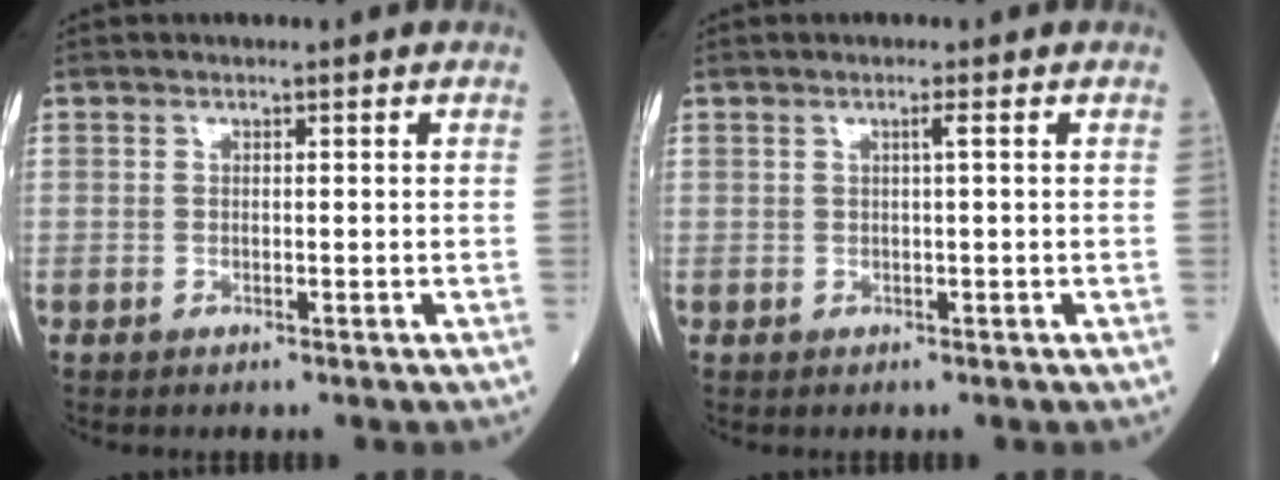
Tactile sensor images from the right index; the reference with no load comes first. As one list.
[{"total": 0.9, "force": [0.2, -0.3, 0.8], "torque": [-0.017, 0.000, 0.005]}]